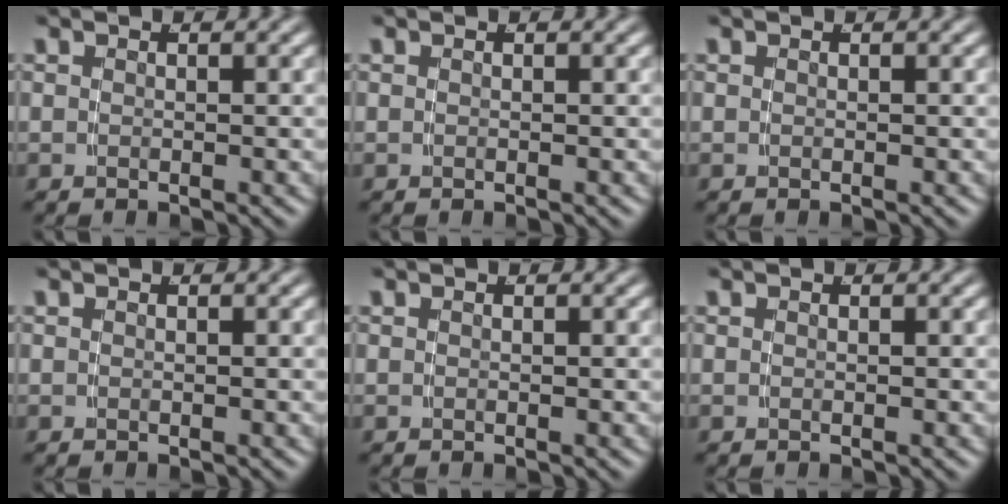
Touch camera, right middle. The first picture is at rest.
{"total": 0.0}
{"total": 0.0}
{"total": 0.0}
{"total": 0.0}
{"total": 0.0}